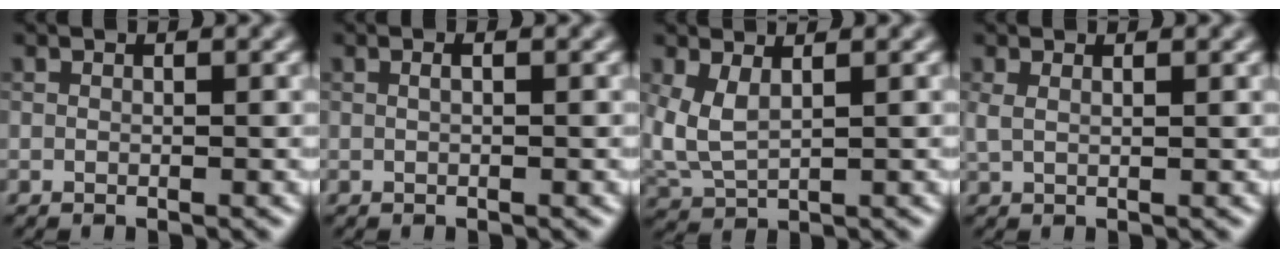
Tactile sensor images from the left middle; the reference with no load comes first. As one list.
[{"total": 0.6, "force": [0.2, 0.1, 0.5], "torque": [-0.012, -0.003, -0.003]}, {"total": 2.7, "force": [1.1, 1.2, 2.1], "torque": [-0.070, -0.006, 0.029]}, {"total": 1.1, "force": [0.6, 0.4, 0.8], "torque": [-0.018, -0.002, 0.009]}]